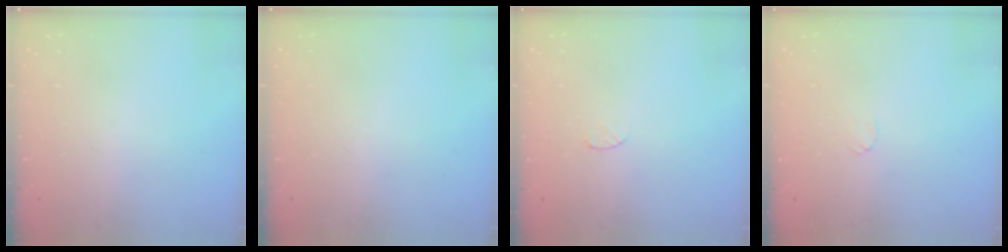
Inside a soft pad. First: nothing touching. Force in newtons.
{"total": 0.0}
{"total": 3.8, "press": 3.8, "slide": 0.4}
{"total": 4.8, "press": 4.8, "slide": 0.4}